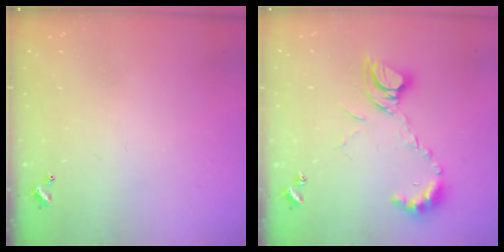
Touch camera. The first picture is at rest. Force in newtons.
{"total": 9.8, "press": 9.8, "slide": 1.0}